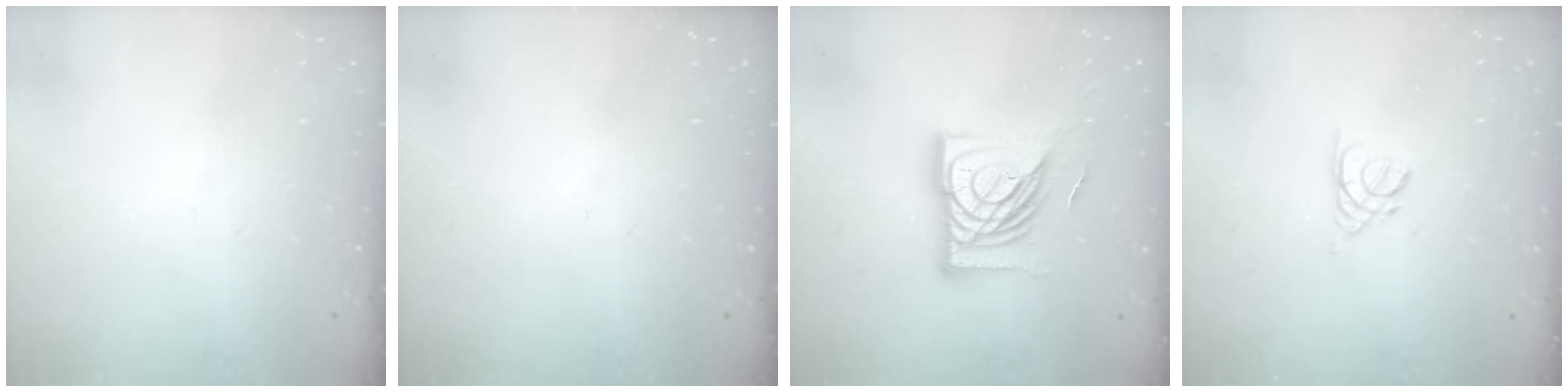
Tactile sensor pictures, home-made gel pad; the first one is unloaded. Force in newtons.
{"total": 0.0}
{"total": 19.6, "press": 19.5, "slide": 2.2}
{"total": 2.2, "press": 2.2, "slide": 0.4}